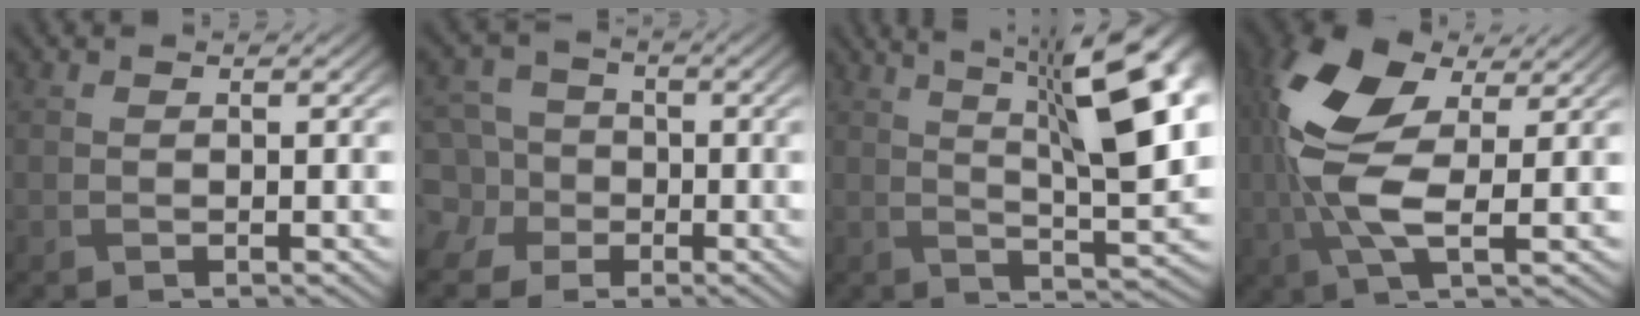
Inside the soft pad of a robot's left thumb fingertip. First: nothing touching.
{"total": 7.3, "force": [-2.2, 6.6, 2.1], "torque": [-0.067, 0.001, -0.065]}
{"total": 15.2, "force": [5.5, 4.1, 13.5], "torque": [-0.179, 0.023, 0.081]}
{"total": 12.0, "force": [2.0, 6.4, 10.0], "torque": [-0.235, 0.006, 0.031]}